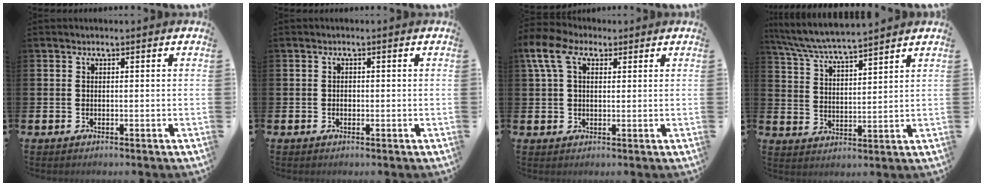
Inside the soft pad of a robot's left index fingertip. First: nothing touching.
{"total": 0.7, "force": [-0.2, 0.6, 0.3], "torque": [-0.004, 0.003, -0.006]}
{"total": 6.7, "force": [4.0, 4.1, 3.6], "torque": [-0.088, 0.005, 0.074]}
{"total": 6.2, "force": [6.0, 0.1, 1.3], "torque": [-0.055, -0.032, 0.107]}